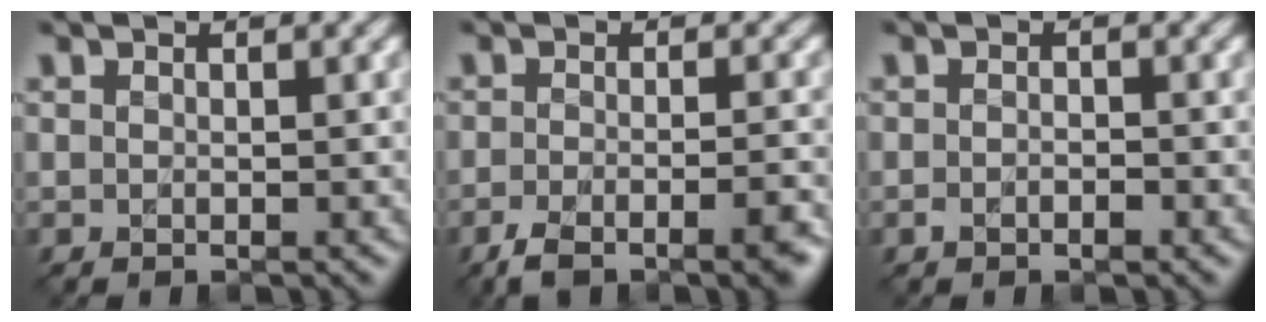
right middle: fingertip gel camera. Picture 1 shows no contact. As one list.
[{"total": 5.6, "force": [-3.7, 1.6, 4.0], "torque": [-0.065, -0.008, -0.061]}, {"total": 1.3, "force": [-0.6, 0.6, 1.0], "torque": [-0.018, 0.000, -0.011]}]